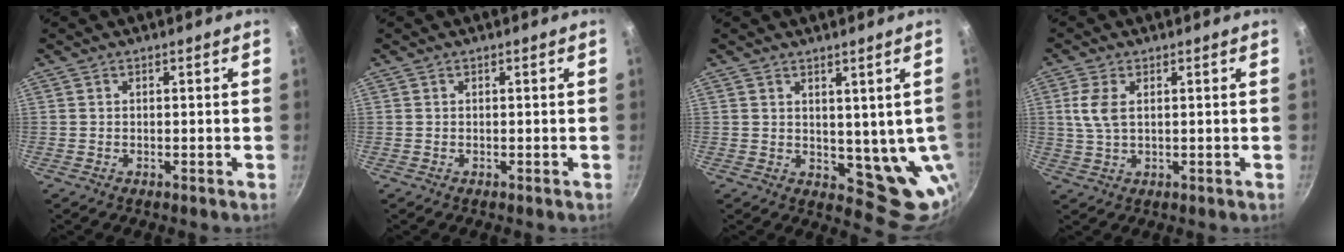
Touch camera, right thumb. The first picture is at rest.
{"total": 0.0}
{"total": 11.2, "force": [0.8, 6.0, 9.4], "torque": [-0.091, -0.020, 0.030]}
{"total": 5.0, "force": [1.2, 2.6, 4.0], "torque": [-0.088, 0.000, 0.025]}